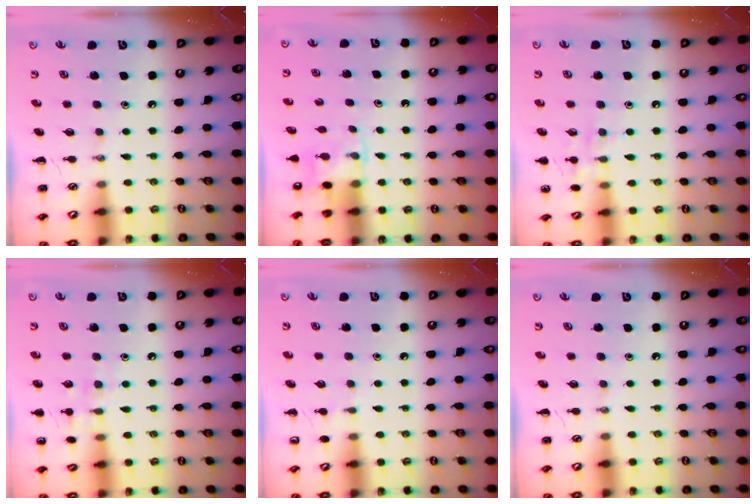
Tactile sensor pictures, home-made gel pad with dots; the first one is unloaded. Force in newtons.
{"total": 3.6, "press": 3.4, "slide": 1.2}
{"total": 7.9, "press": 7.7, "slide": 1.9}
{"total": 8.4, "press": 8.2, "slide": 1.9}
{"total": 3.8, "press": 3.6, "slide": 1.3}
{"total": 0.0}